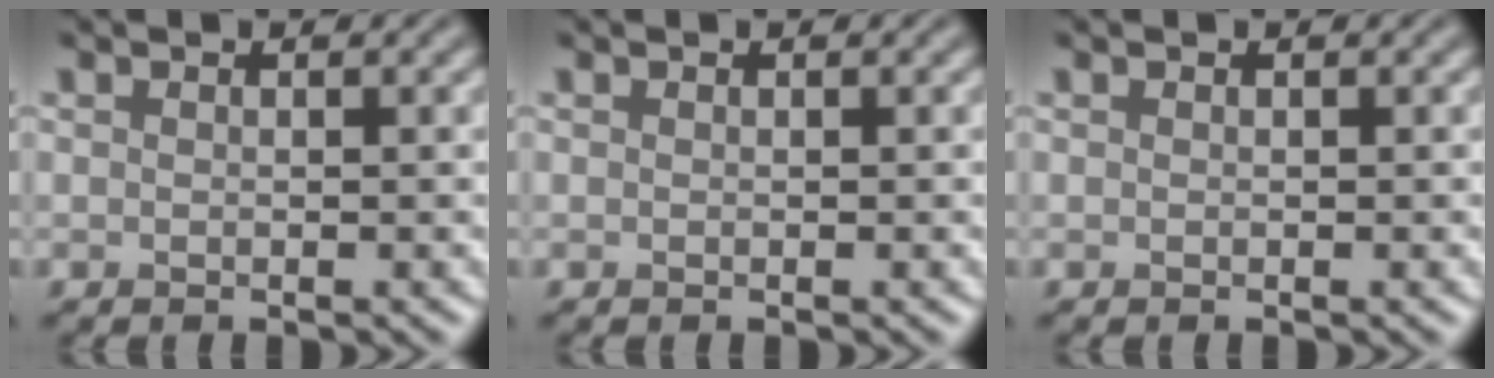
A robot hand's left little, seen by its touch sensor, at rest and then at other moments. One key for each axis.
{"total": 0.0}
{"total": 0.0}